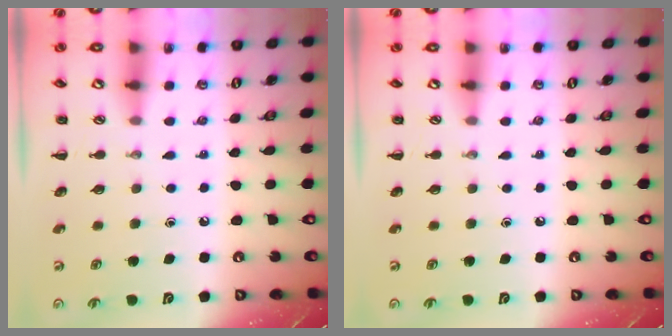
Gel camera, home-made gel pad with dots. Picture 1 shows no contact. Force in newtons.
{"total": 0.0}